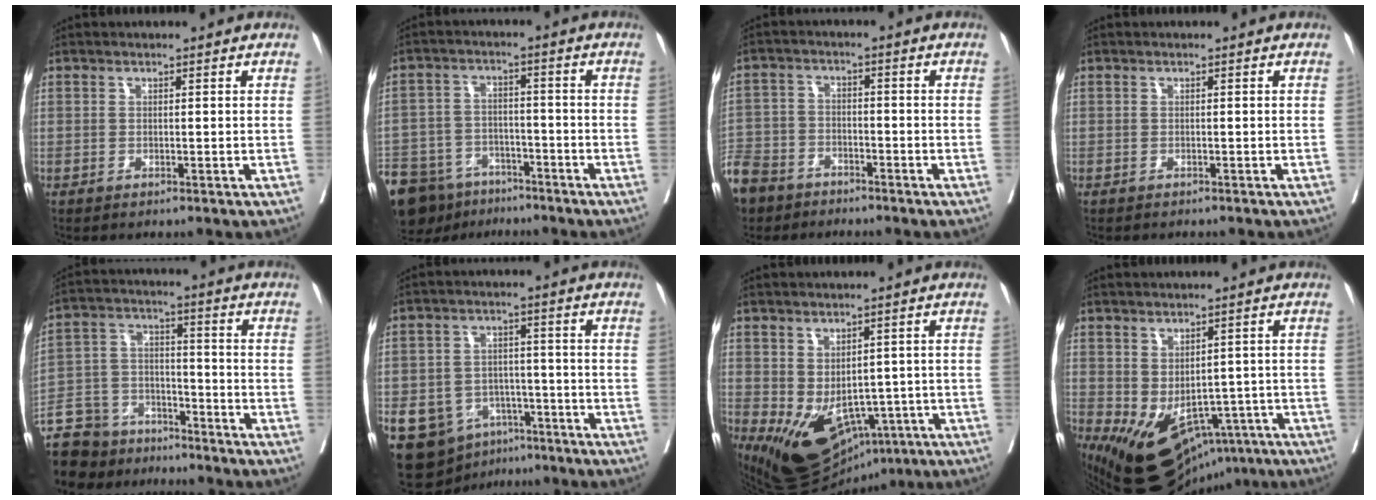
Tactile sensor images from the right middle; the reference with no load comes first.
{"total": 16.3, "force": [-12.3, 8.9, 6.0], "torque": [-0.152, -0.004, -0.186]}
{"total": 13.3, "force": [-9.5, 8.2, 4.3], "torque": [-0.143, -0.007, -0.170]}
{"total": 1.3, "force": [-1.2, 0.3, 0.4], "torque": [-0.016, -0.004, -0.017]}
{"total": 14.7, "force": [-12.5, 7.1, 3.1], "torque": [-0.073, 0.033, -0.204]}
{"total": 10.7, "force": [-5.8, 7.8, 4.4], "torque": [-0.083, 0.017, -0.084]}
{"total": 13.7, "force": [-6.1, 8.4, 8.9], "torque": [-0.155, -0.011, -0.074]}
{"total": 14.3, "force": [-7.4, 8.9, 8.5], "torque": [-0.153, -0.012, -0.089]}